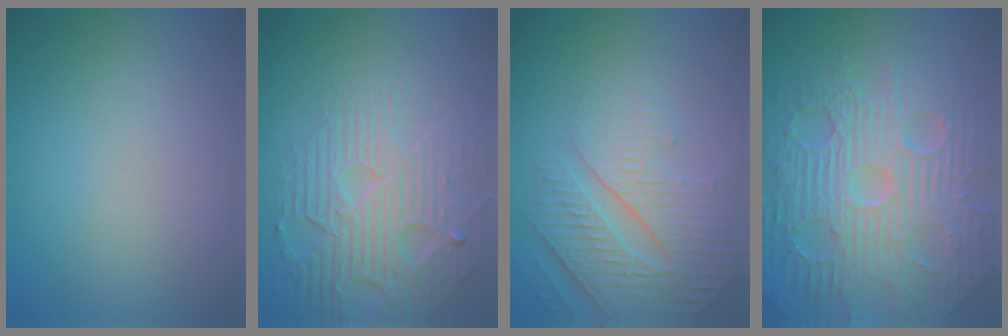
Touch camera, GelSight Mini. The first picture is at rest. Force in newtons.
{"total": 7.1, "press": 5.1, "slide": 4.9}
{"total": 4.6, "press": 4.3, "slide": 1.6}
{"total": 11.7, "press": 7.4, "slide": 9.0}